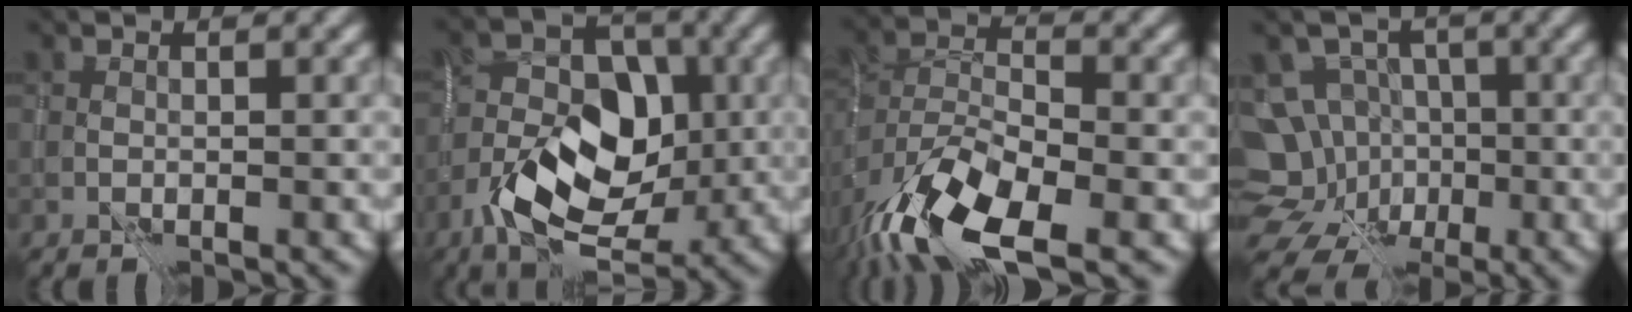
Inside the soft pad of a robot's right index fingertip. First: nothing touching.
{"total": 8.3, "force": [-2.4, 5.0, 6.2], "torque": [-0.103, 0.007, -0.044]}
{"total": 11.0, "force": [-6.5, 4.2, 7.8], "torque": [-0.145, -0.011, -0.125]}
{"total": 8.9, "force": [-2.5, 8.1, 2.6], "torque": [-0.029, -0.011, -0.051]}